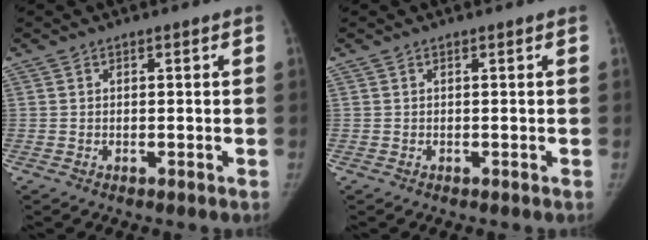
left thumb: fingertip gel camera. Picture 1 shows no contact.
{"total": 0.0}